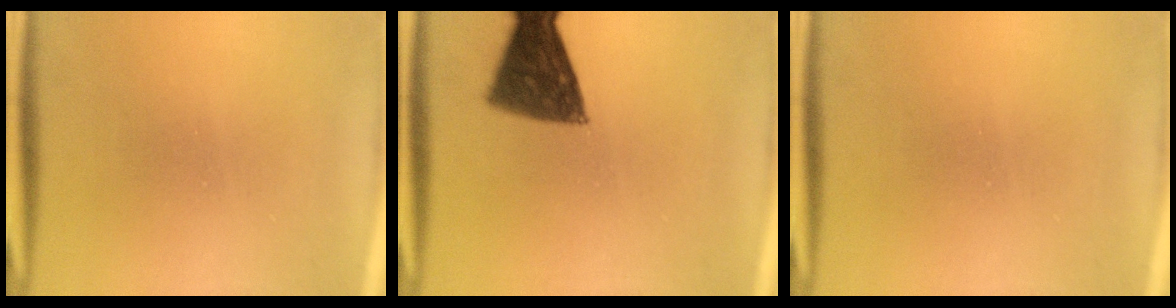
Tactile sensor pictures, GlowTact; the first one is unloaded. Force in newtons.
{"total": 10.4}
{"total": 0.0}